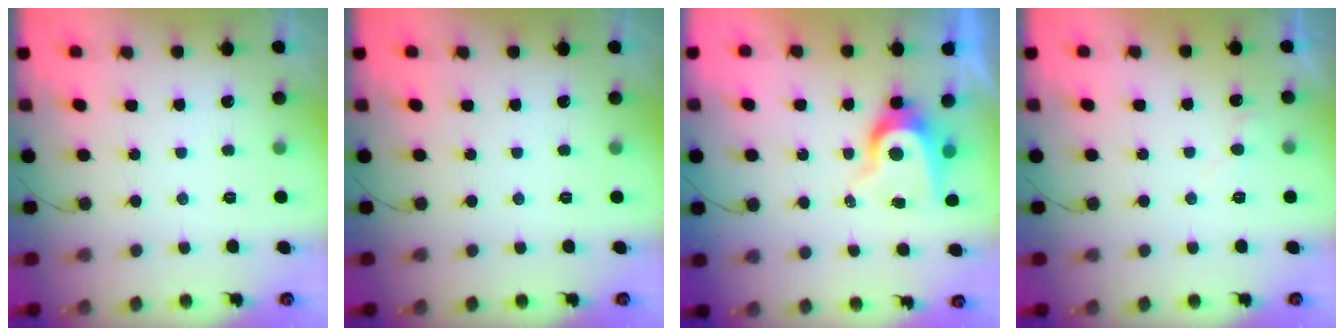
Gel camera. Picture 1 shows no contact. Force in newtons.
{"total": 0.0}
{"total": 8.5, "press": 8.5, "slide": 0.7}
{"total": 4.7, "press": 4.6, "slide": 0.5}